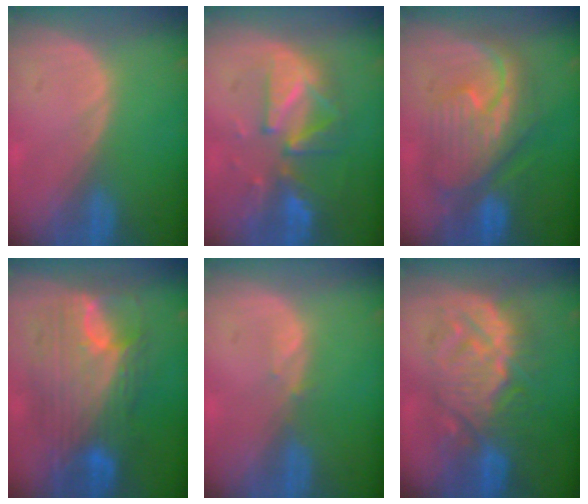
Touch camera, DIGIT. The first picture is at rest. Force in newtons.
{"total": 9.9, "press": 8.8, "slide": 4.7}
{"total": 10.3, "press": 10.2, "slide": 0.9}
{"total": 11.9, "press": 11.8, "slide": 1.0}
{"total": 0.8, "press": 0.8, "slide": 0.3}
{"total": 10.3, "press": 10.3, "slide": 0.6}